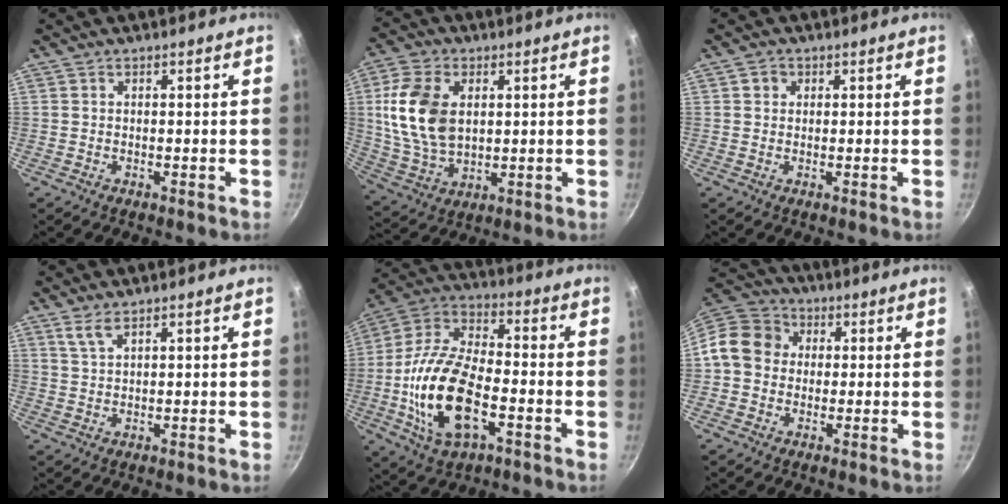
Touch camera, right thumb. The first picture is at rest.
{"total": 14.7, "force": [2.6, 9.7, 10.7], "torque": [-0.194, -0.008, 0.058]}
{"total": 1.9, "force": [0.6, 1.6, 0.8], "torque": [-0.008, 0.003, 0.008]}
{"total": 2.9, "force": [2.0, 0.6, 2.0], "torque": [-0.042, -0.009, 0.045]}
{"total": 19.4, "force": [-4.9, 9.7, 16.0], "torque": [-0.304, 0.027, -0.102]}
{"total": 10.9, "force": [0.7, 9.5, 5.2], "torque": [-0.071, 0.027, -0.010]}